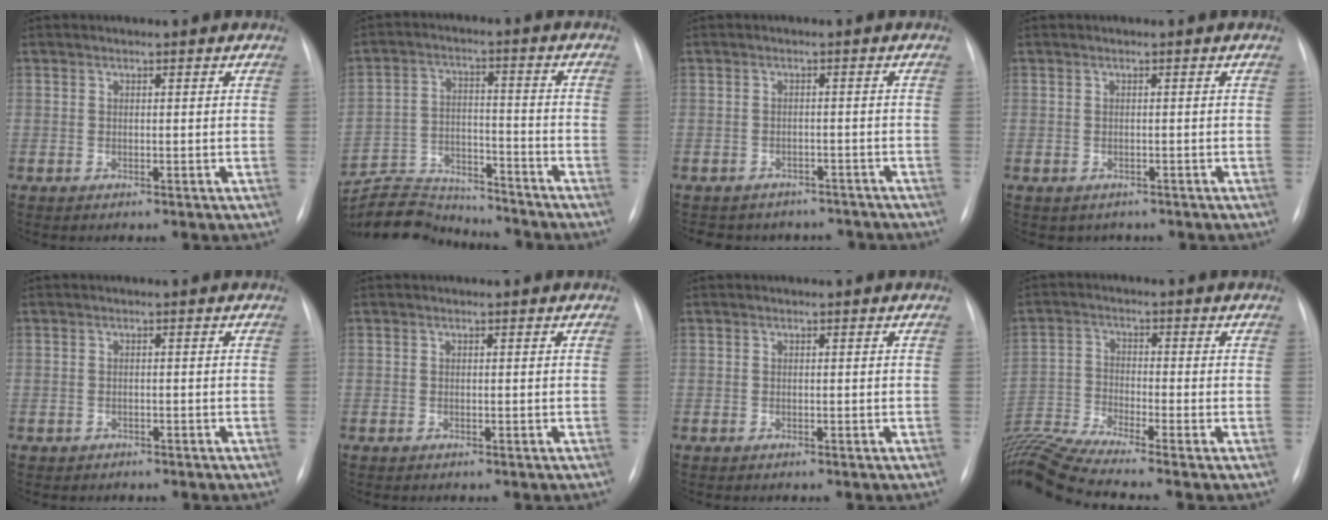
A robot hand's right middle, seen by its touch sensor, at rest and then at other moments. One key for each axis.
{"total": 9.9, "fx": -9.8, "fy": 1.6, "fz": 0.8, "tx": -0.020, "ty": 0.017, "tz": -0.168}
{"total": 9.4, "fx": -8.3, "fy": 4.3, "fz": 1.2, "tx": -0.016, "ty": 0.017, "tz": -0.091}
{"total": 1.7, "fx": -1.2, "fy": 1.2, "fz": 0.1, "tx": -0.004, "ty": 0.004, "tz": -0.013}
{"total": 0.9, "fx": -0.6, "fy": 0.7, "fz": 0.0, "tx": -0.008, "ty": 0.003, "tz": -0.010}
{"total": 0.0}
{"total": 0.0}
{"total": 10.8, "fx": -9.5, "fy": -2.2, "fz": 4.6, "tx": -0.100, "ty": -0.012, "tz": -0.178}